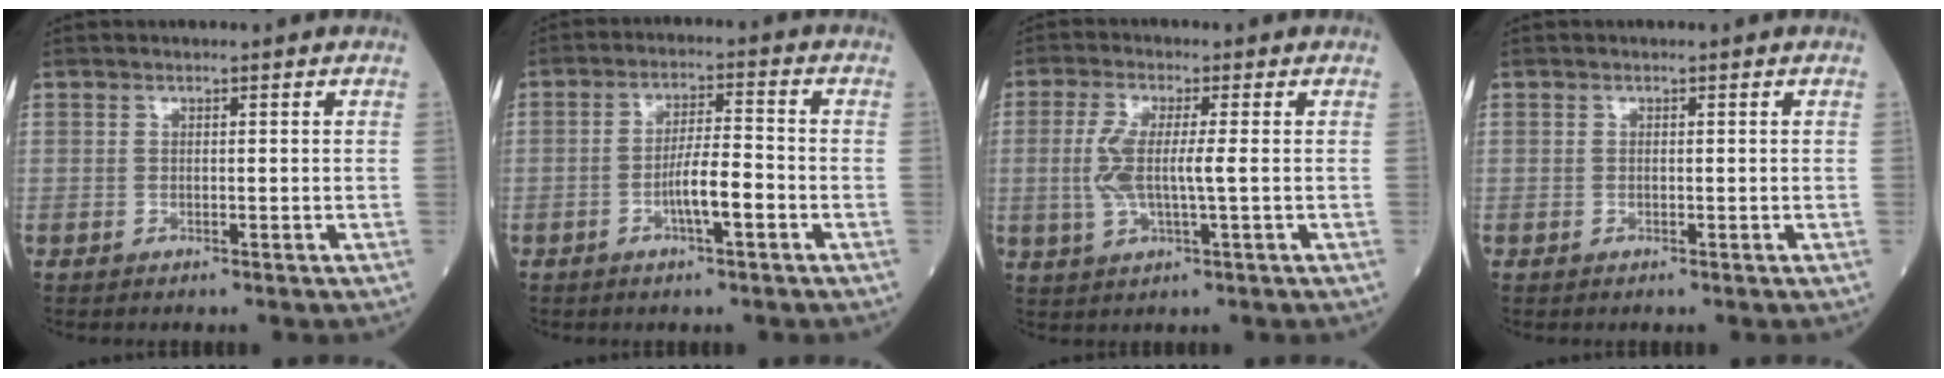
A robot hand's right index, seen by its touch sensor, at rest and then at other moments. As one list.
[{"total": 5.8, "force": [-2.2, 0.7, 5.3], "torque": [-0.100, 0.005, -0.040]}, {"total": 6.3, "force": [0.0, 1.0, 6.2], "torque": [-0.142, 0.000, -0.002]}, {"total": 0.0}]